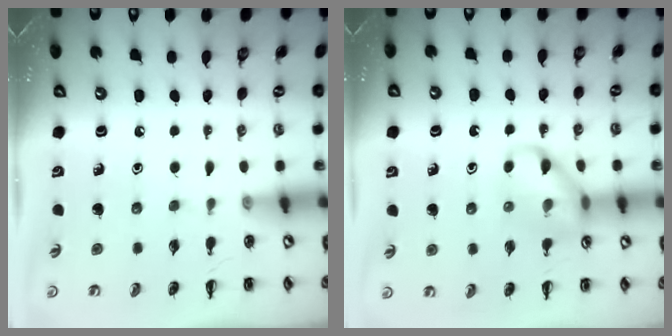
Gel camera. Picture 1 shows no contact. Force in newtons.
{"total": 10.5, "press": 10.5, "slide": 0.7}